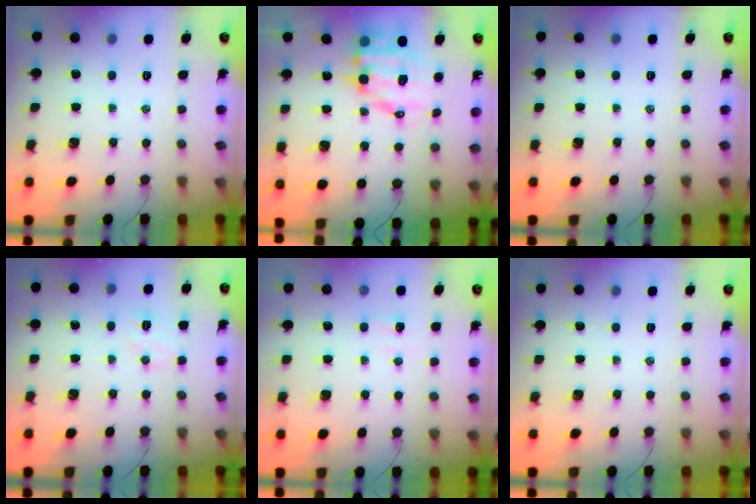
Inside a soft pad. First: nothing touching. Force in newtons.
{"total": 9.8, "press": 9.5, "slide": 2.5}
{"total": 0.0}
{"total": 5.6, "press": 5.5, "slide": 1.1}
{"total": 3.0, "press": 2.9, "slide": 0.9}
{"total": 0.0}